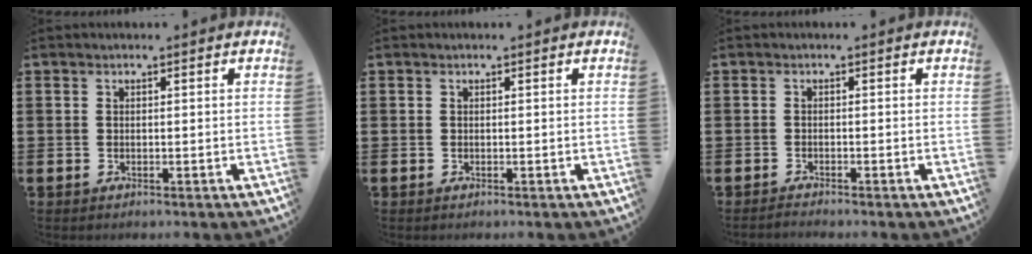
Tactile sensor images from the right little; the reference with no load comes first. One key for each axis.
{"total": 0.0}
{"total": 0.6, "fx": -0.6, "fy": 0.0, "fz": 0.1, "tx": -0.004, "ty": -0.002, "tz": -0.012}